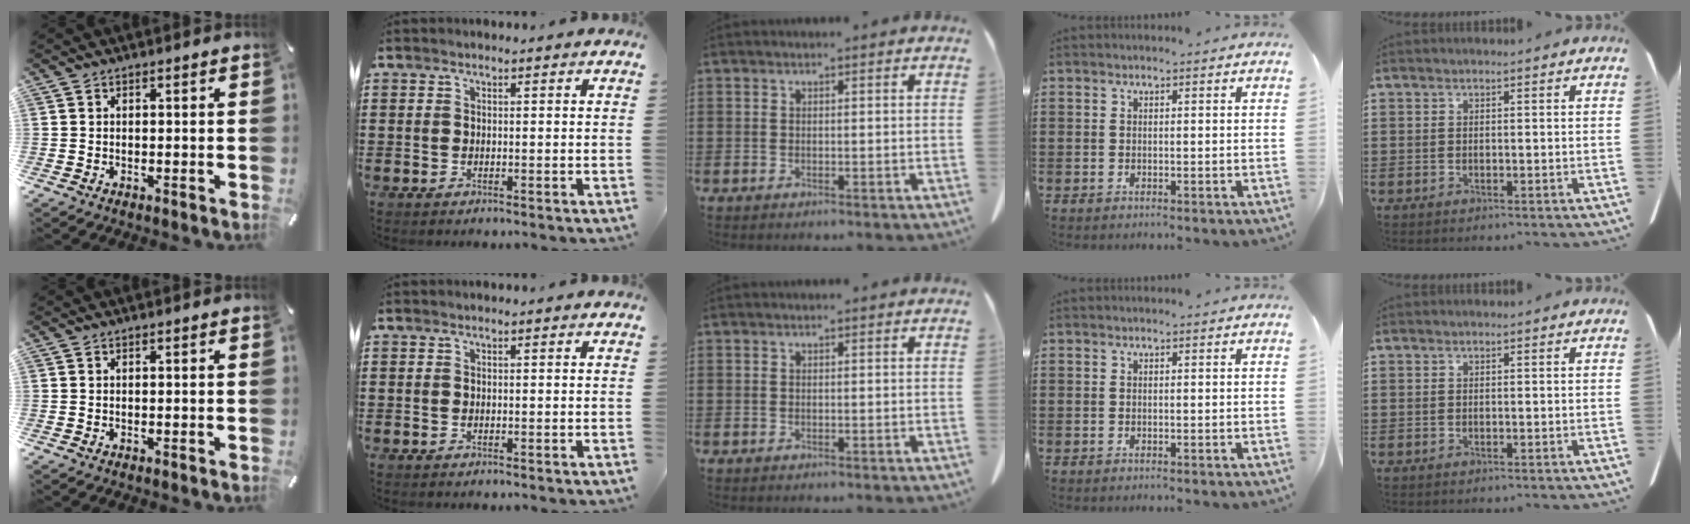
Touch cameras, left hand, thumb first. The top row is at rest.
{}